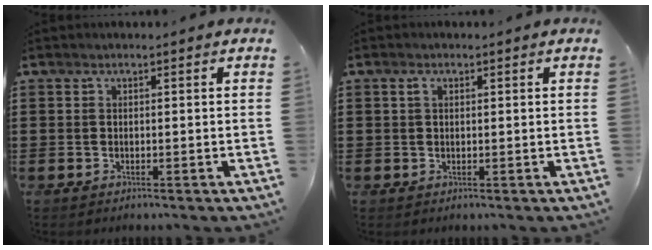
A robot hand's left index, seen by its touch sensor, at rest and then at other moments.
{"total": 1.3, "force": [0.5, 0.9, 0.8], "torque": [-0.019, 0.008, 0.008]}